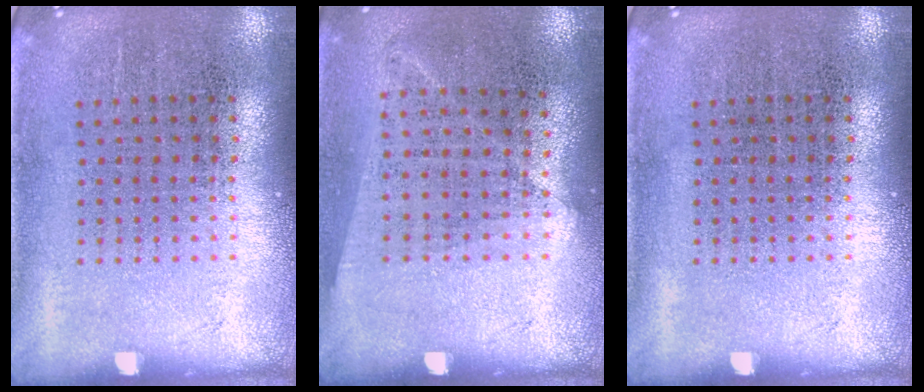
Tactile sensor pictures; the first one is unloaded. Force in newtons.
{"total": 1.1, "press": 1.0, "slide": 0.5}
{"total": 0.0}